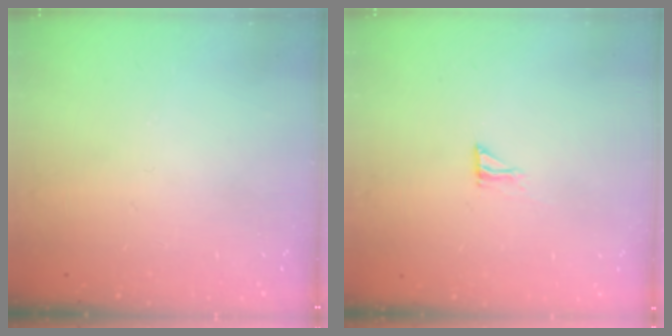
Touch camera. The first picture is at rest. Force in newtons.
{"total": 4.2, "press": 4.2, "slide": 0.2}